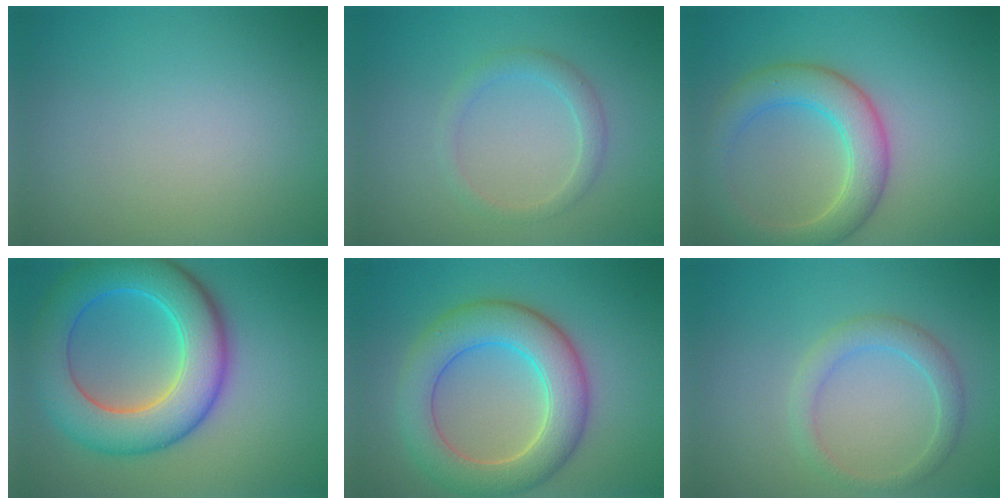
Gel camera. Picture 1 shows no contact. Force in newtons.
{"total": 1.9, "press": 1.9, "slide": 0.1}
{"total": 5.2, "press": 5.2, "slide": 0.1}
{"total": 9.6, "press": 9.6, "slide": 0.0}
{"total": 7.4, "press": 7.4, "slide": 0.8}
{"total": 2.3, "press": 2.3, "slide": 0.2}